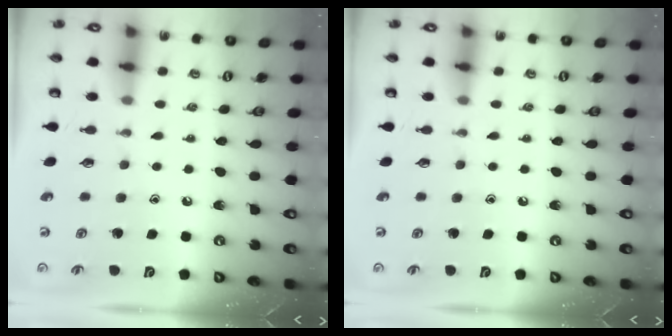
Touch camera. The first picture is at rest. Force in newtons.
{"total": 0.0}